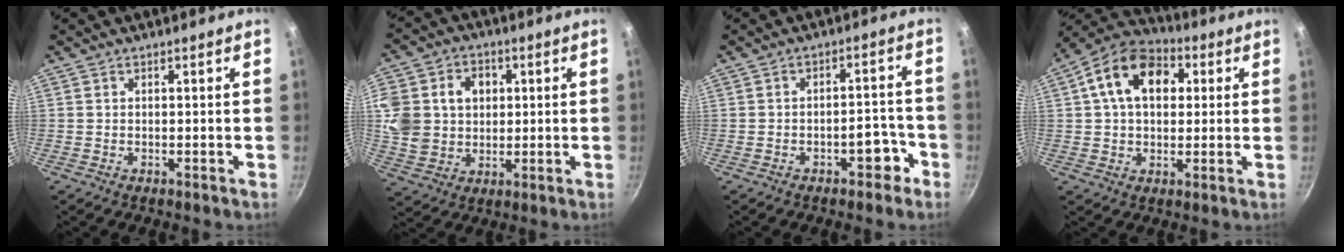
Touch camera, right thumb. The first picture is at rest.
{"total": 14.9, "force": [2.6, 12.6, 7.5], "torque": [-0.140, 0.009, 0.047]}
{"total": 5.2, "force": [-2.9, 2.8, 3.3], "torque": [-0.012, 0.037, -0.030]}
{"total": 14.6, "force": [3.7, 10.0, 10.0], "torque": [-0.139, 0.019, 0.043]}